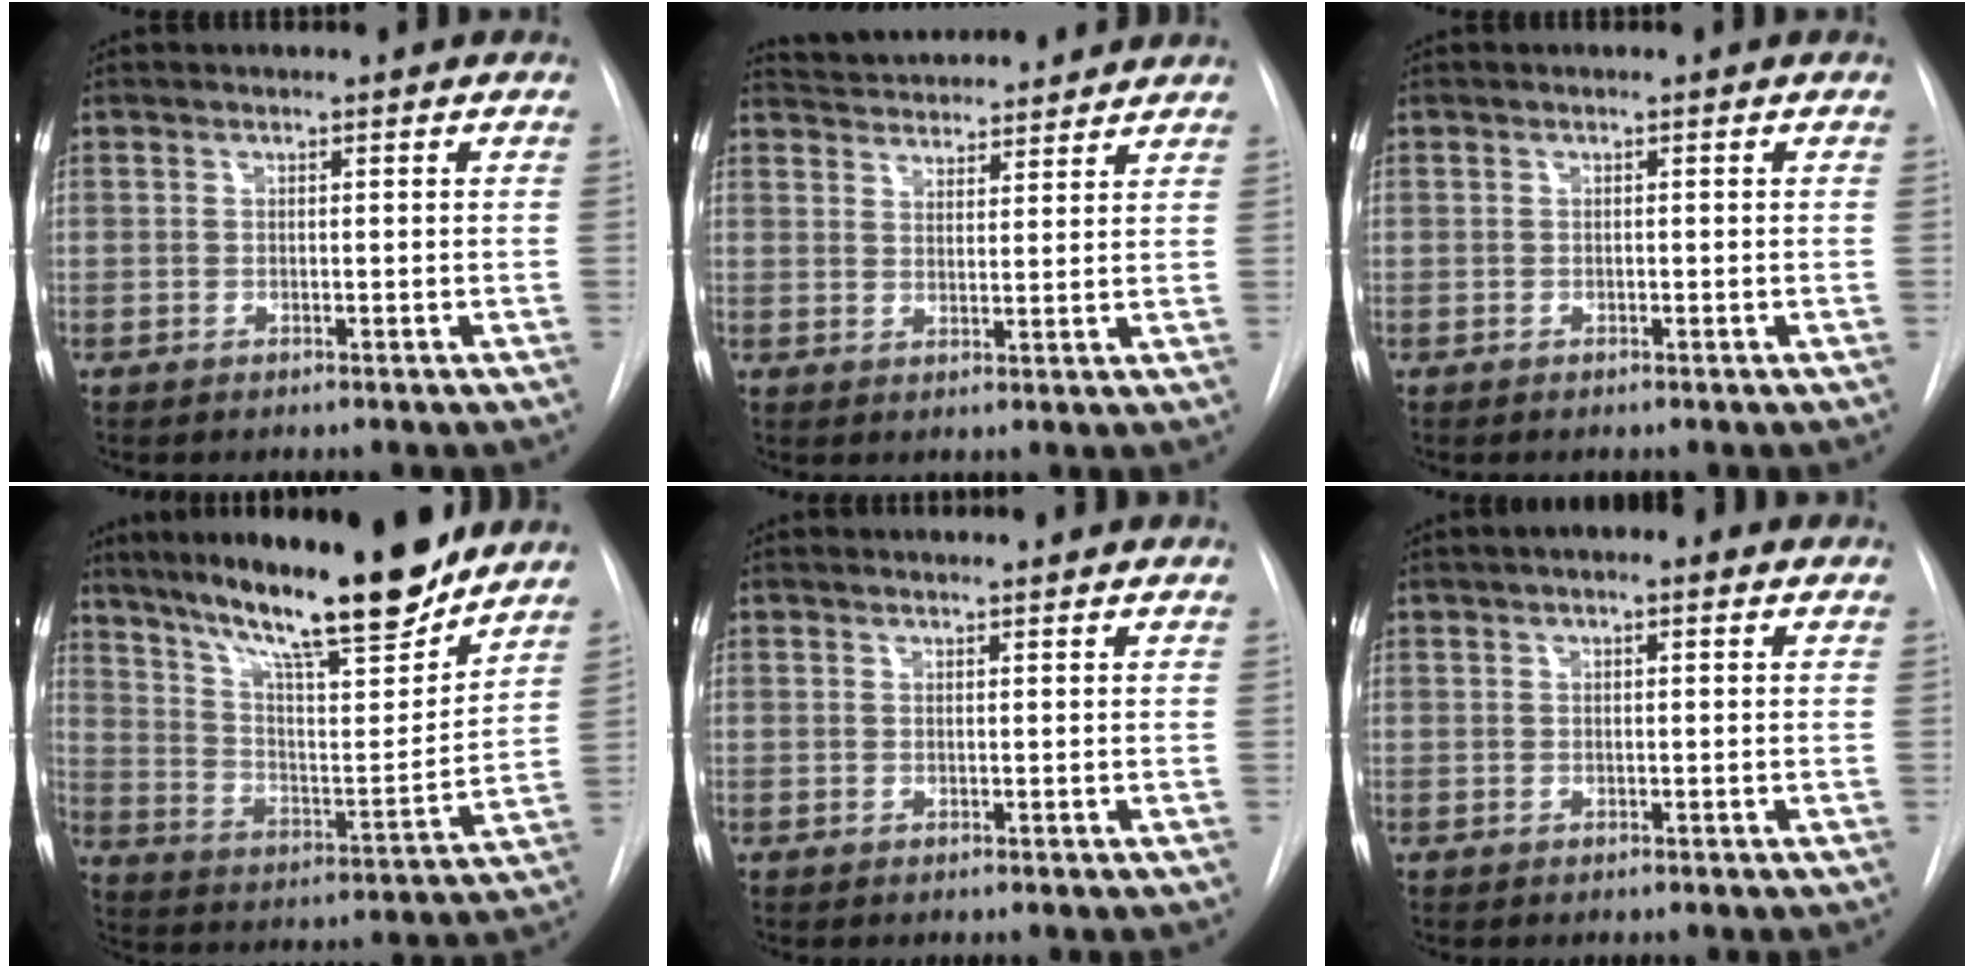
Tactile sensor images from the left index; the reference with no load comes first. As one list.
[{"total": 11.7, "force": [11.1, 2.1, 2.9], "torque": [-0.044, 0.020, 0.159]}, {"total": 1.1, "force": [-1.1, -0.1, -0.1], "torque": [0.006, -0.004, -0.015]}, {"total": 20.0, "force": [16.2, 2.3, 11.6], "torque": [-0.193, -0.014, 0.262]}, {"total": 1.4, "force": [1.4, 0.0, 0.4], "torque": [-0.008, 0.010, 0.013]}, {"total": 2.1, "force": [0.3, 0.8, 2.0], "torque": [-0.030, 0.008, 0.001]}]